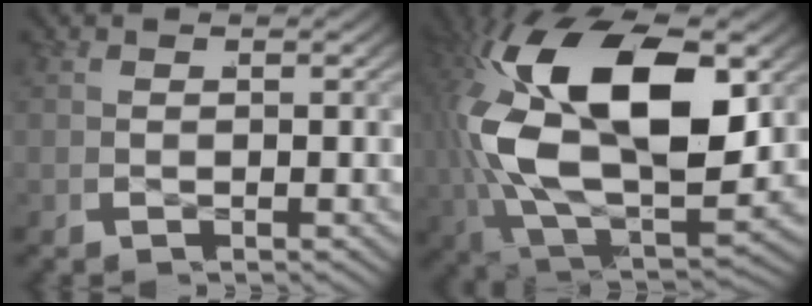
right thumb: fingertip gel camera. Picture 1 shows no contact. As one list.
[{"total": 19.7, "force": [0.8, 11.2, 16.1], "torque": [-0.370, -0.055, 0.049]}]